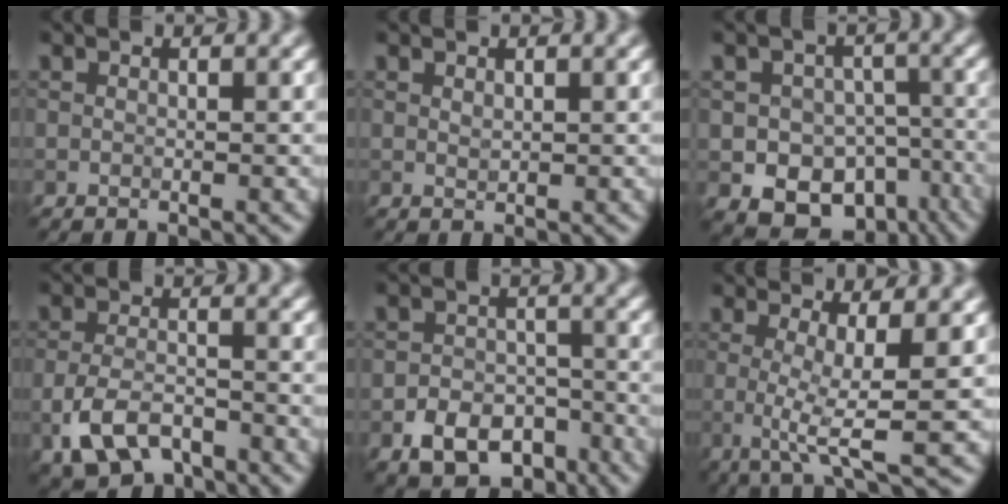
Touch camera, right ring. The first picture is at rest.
{"total": 0.6, "force": [0.3, 0.4, 0.4], "torque": [-0.009, 0.001, 0.006]}
{"total": 9.4, "force": [-4.3, 7.5, 3.8], "torque": [-0.034, -0.008, -0.073]}
{"total": 5.4, "force": [-3.1, 2.8, 3.3], "torque": [-0.070, -0.003, -0.066]}
{"total": 5.9, "force": [-3.4, 3.9, 2.8], "torque": [-0.042, -0.005, -0.054]}
{"total": 4.6, "force": [0.0, 0.7, 4.6], "torque": [-0.083, -0.007, -0.004]}